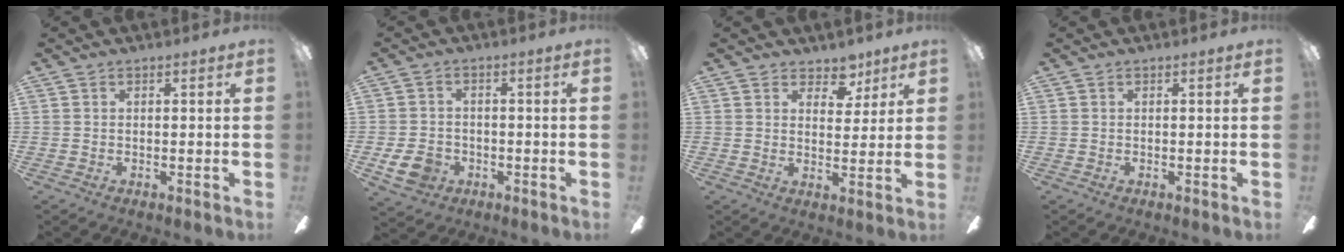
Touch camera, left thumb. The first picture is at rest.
{"total": 7.1, "force": [-2.5, 5.5, 3.7], "torque": [-0.084, 0.014, -0.048]}
{"total": 6.2, "force": [4.4, 3.7, 2.2], "torque": [-0.010, -0.027, 0.073]}
{"total": 0.0}